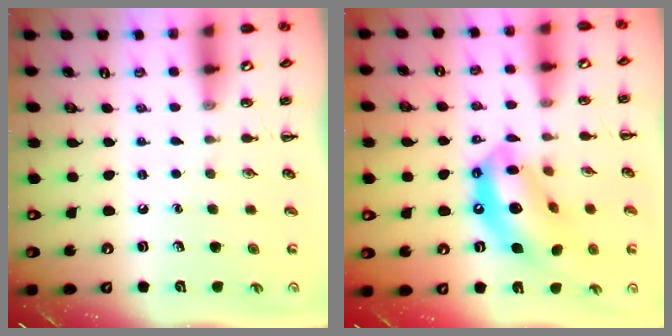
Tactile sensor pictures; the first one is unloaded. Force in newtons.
{"total": 16.0, "press": 15.5, "slide": 4.2}